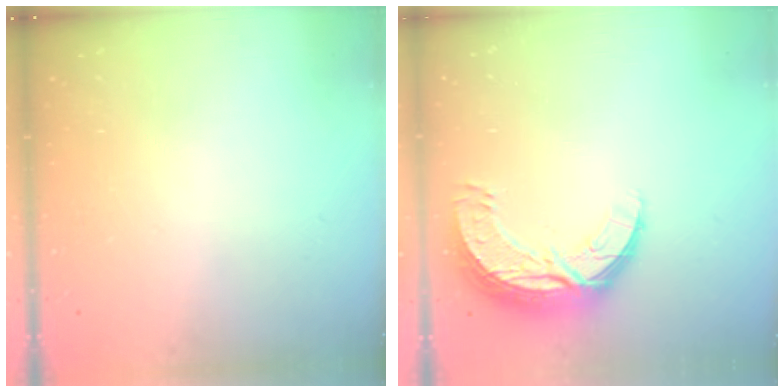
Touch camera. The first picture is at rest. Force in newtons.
{"total": 10.7, "press": 10.7, "slide": 0.7}